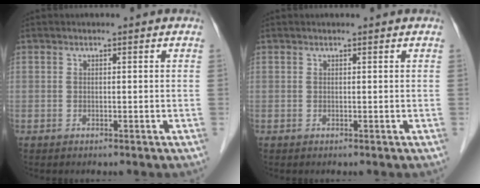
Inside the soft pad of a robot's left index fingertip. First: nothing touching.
{"total": 0.0}